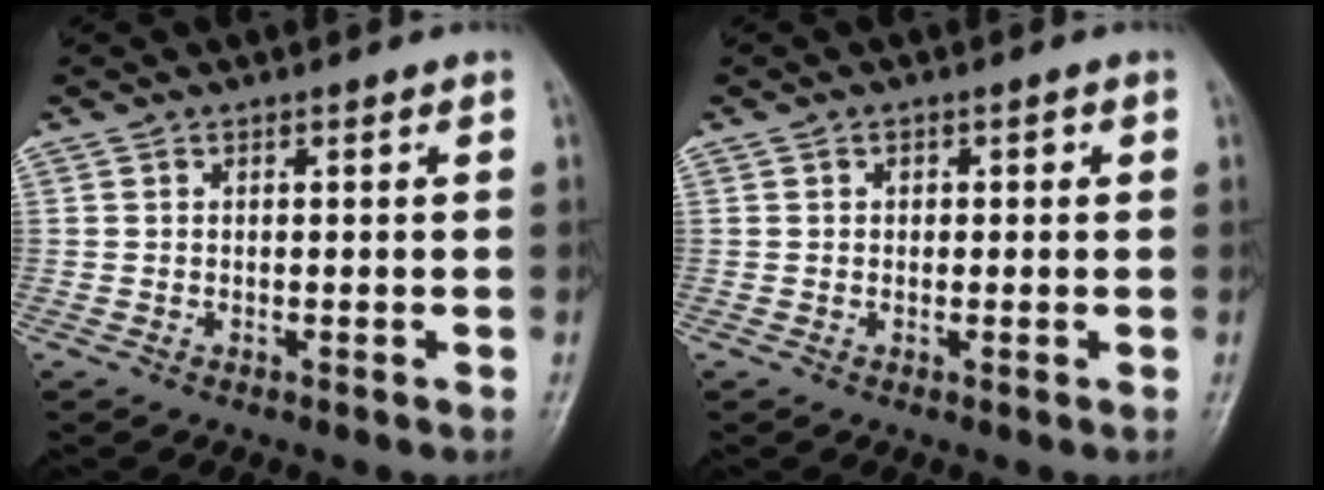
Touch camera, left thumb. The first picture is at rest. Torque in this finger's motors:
{"motor_torque": [-0.45, 0.10, -0.34, -0.22, 0.01]}